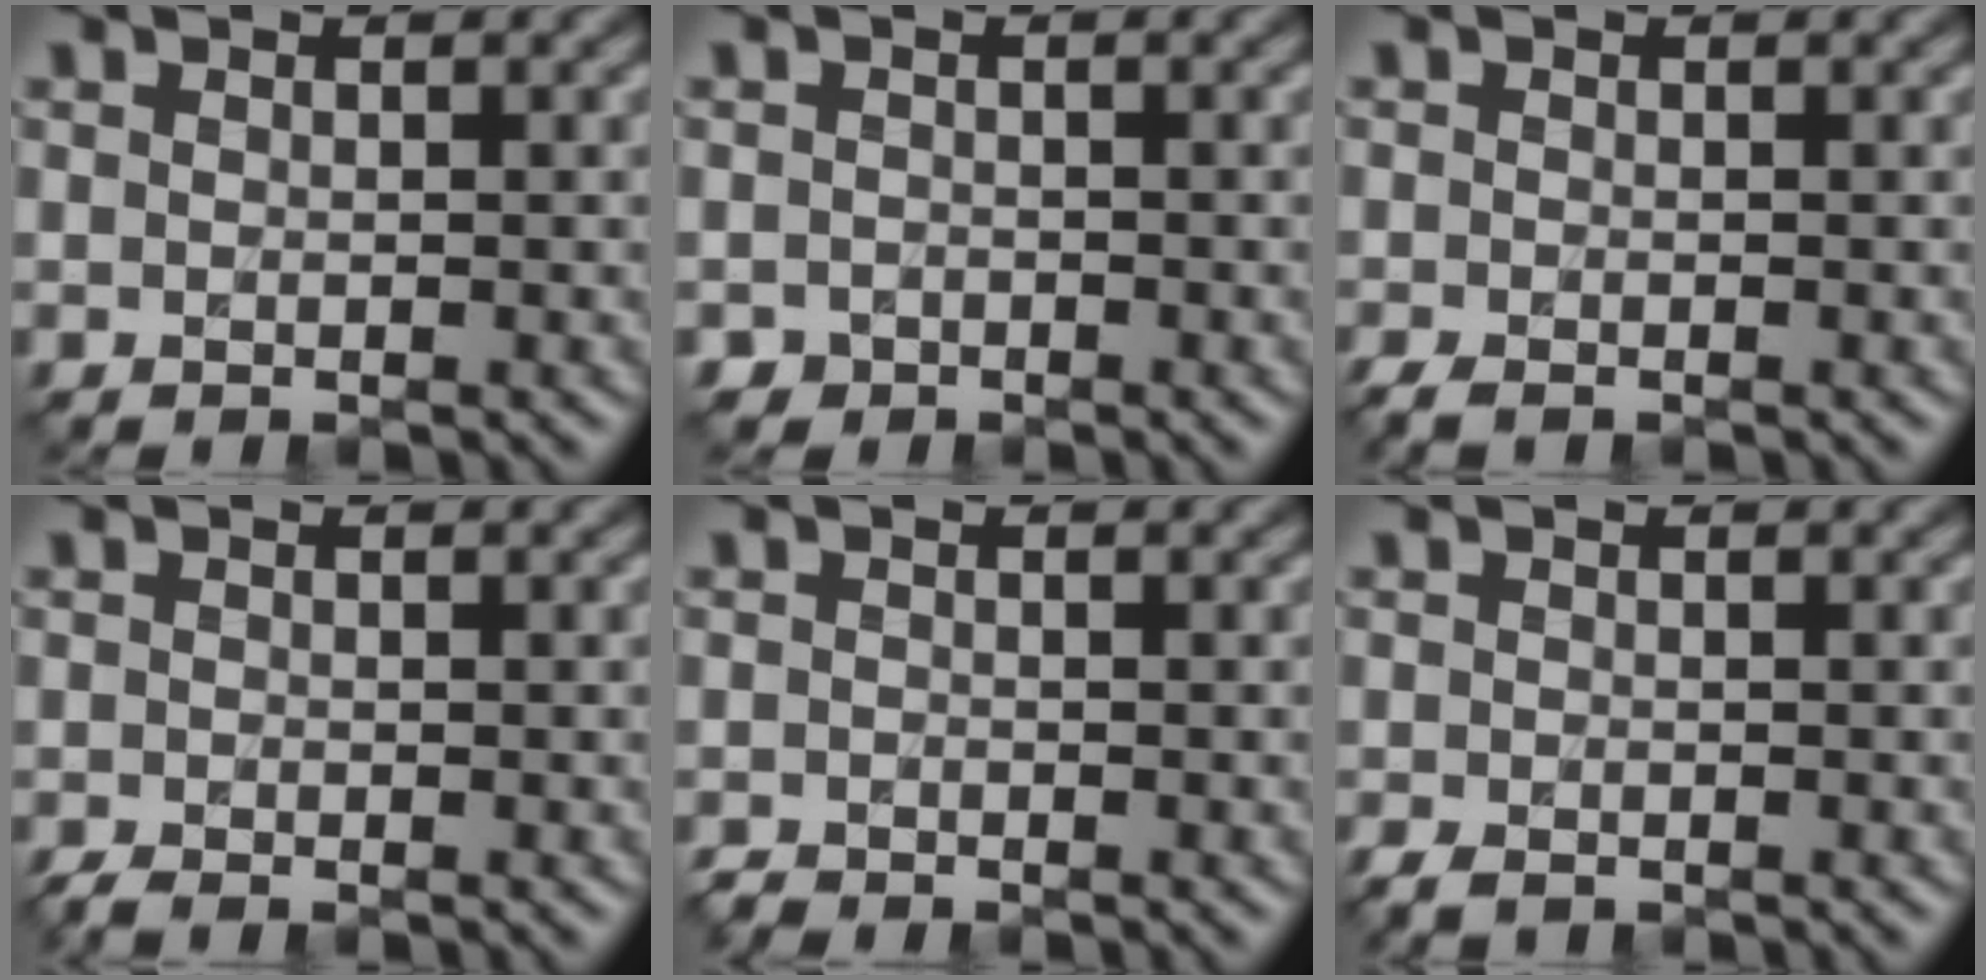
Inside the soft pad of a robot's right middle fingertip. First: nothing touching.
{"total": 0.9, "force": [-0.7, 0.6, -0.2], "torque": [0.005, -0.006, -0.012]}
{"total": 1.4, "force": [-1.1, 0.3, 0.8], "torque": [-0.025, -0.009, -0.023]}
{"total": 1.0, "force": [-0.8, 0.0, 0.6], "torque": [-0.014, -0.003, -0.018]}
{"total": 0.9, "force": [-0.9, 0.0, 0.1], "torque": [-0.004, -0.005, -0.020]}
{"total": 1.6, "force": [-1.2, 0.6, 0.8], "torque": [-0.023, -0.010, -0.024]}